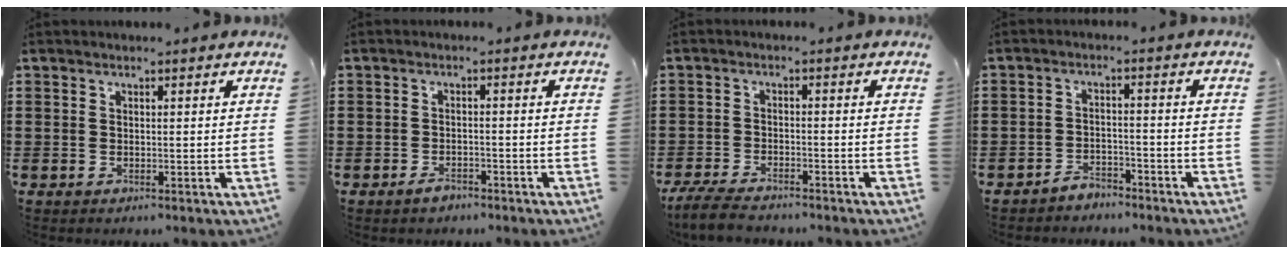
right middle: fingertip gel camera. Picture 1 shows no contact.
{"total": 1.6, "force": [-1.4, 0.7, 0.4], "torque": [-0.011, 0.001, -0.028]}
{"total": 4.3, "force": [-4.0, 0.6, 1.5], "torque": [-0.046, -0.008, -0.084]}
{"total": 3.0, "force": [-2.9, 0.6, 0.0], "torque": [-0.007, 0.003, -0.062]}